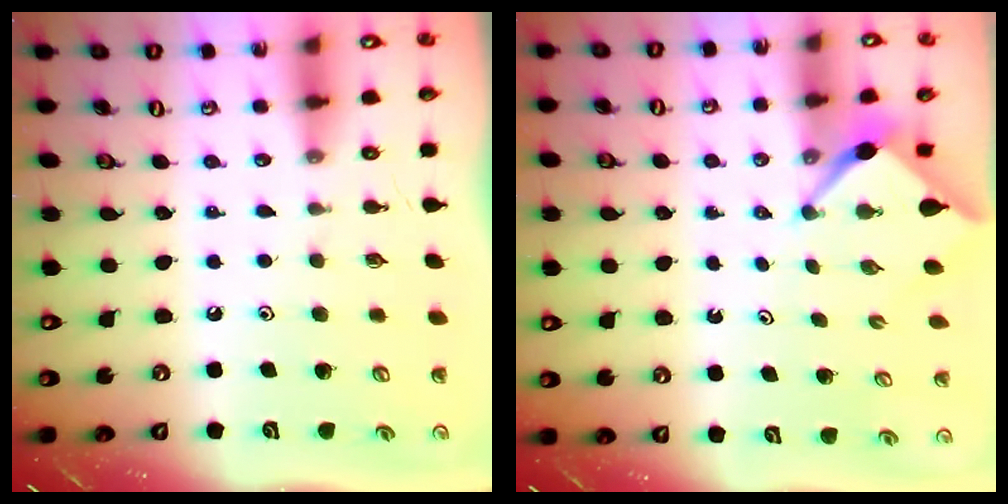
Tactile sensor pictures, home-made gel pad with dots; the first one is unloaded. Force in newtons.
{"total": 2.5, "press": 2.4, "slide": 0.3}